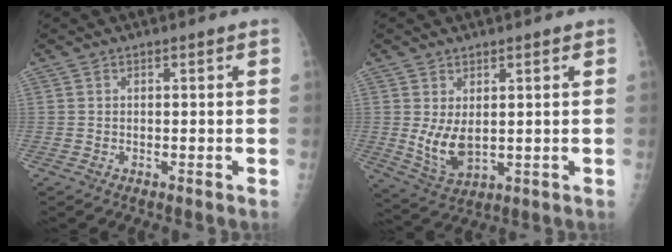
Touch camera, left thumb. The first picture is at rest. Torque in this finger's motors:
{"motor_torque": [-0.39, 0.71, 0.75, -0.14, 0.17]}